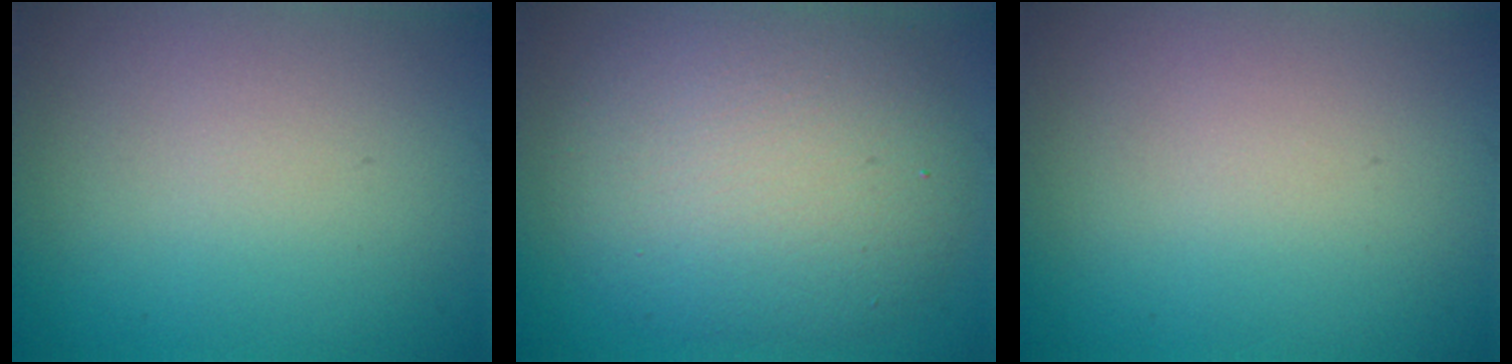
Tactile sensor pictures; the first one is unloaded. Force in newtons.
{"total": 8.3, "press": 8.3, "slide": 0.3}
{"total": 0.0}